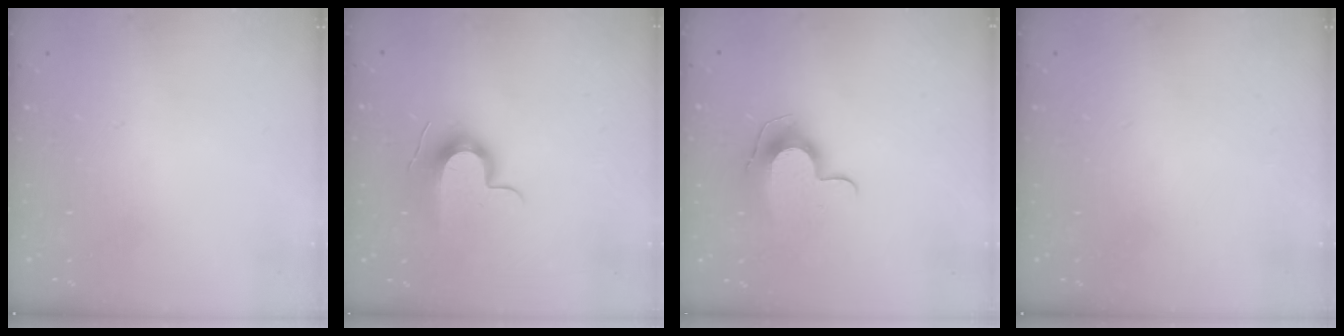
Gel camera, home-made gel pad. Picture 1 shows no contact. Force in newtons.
{"total": 10.6, "press": 10.5, "slide": 1.3}
{"total": 10.5, "press": 10.5, "slide": 0.1}
{"total": 0.0}